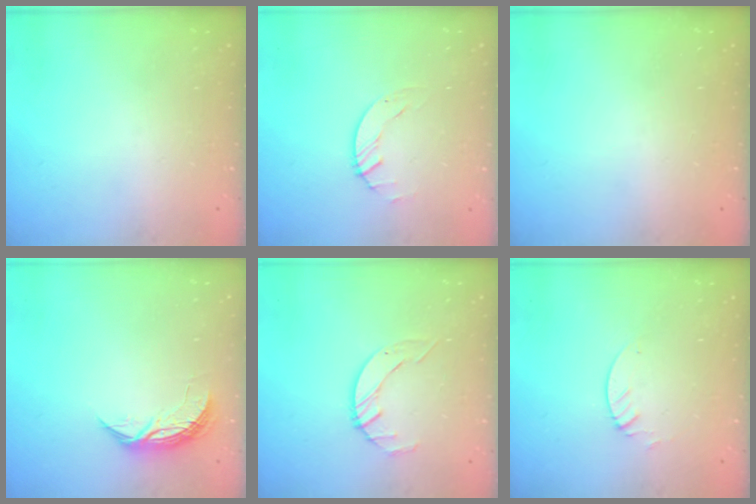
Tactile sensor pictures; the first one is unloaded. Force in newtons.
{"total": 0.8, "press": 0.8, "slide": 0.2}
{"total": 0.0}
{"total": 7.1, "press": 7.1, "slide": 0.4}
{"total": 3.2, "press": 3.2, "slide": 0.4}
{"total": 1.3, "press": 1.3, "slide": 0.1}